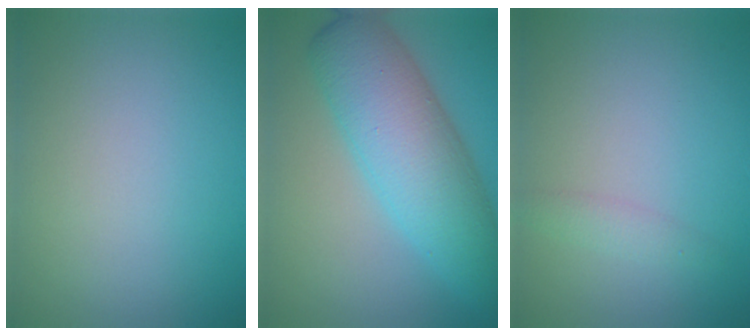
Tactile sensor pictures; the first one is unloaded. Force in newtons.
{"total": 8.4, "press": 8.4, "slide": 0.2}
{"total": 1.3, "press": 1.3, "slide": 0.0}